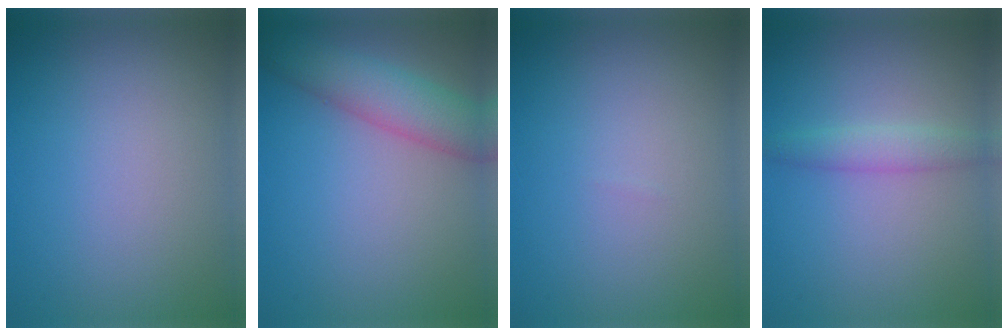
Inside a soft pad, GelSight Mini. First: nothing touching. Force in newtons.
{"total": 5.1, "press": 5.1, "slide": 0.3}
{"total": 0.0}
{"total": 2.1, "press": 2.1, "slide": 0.0}